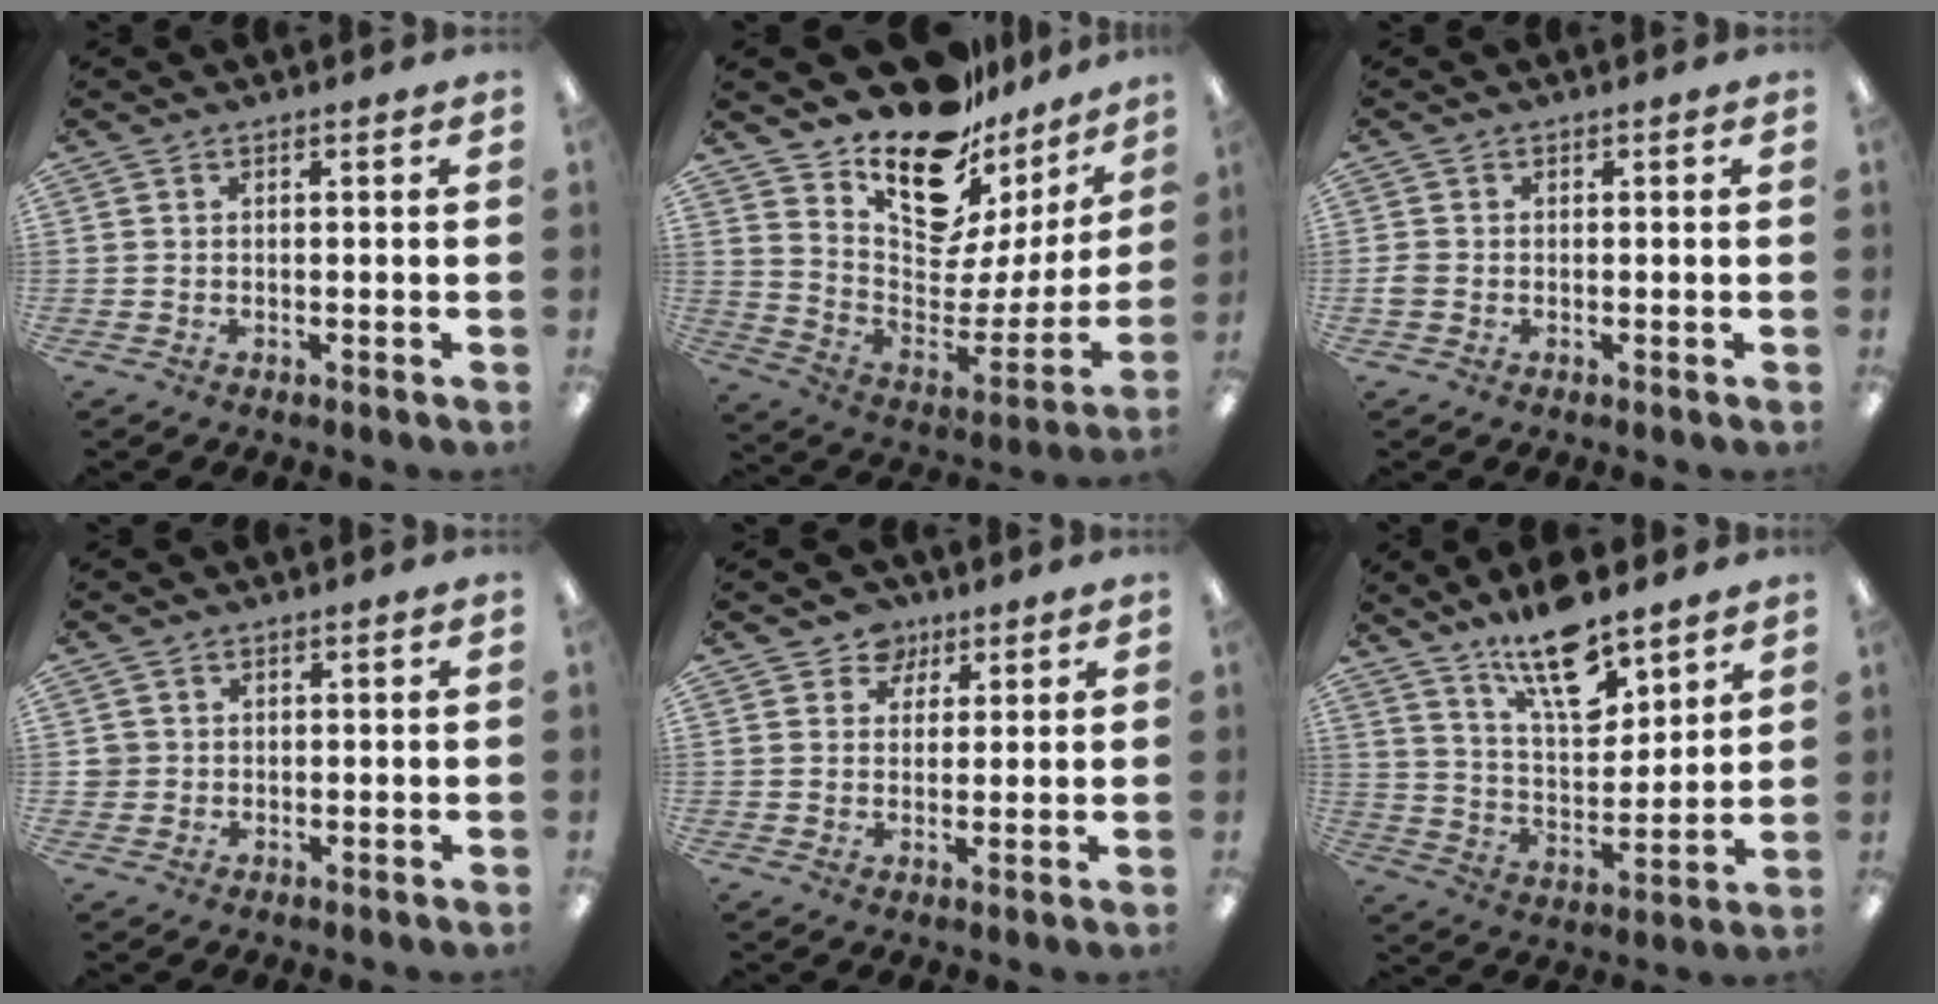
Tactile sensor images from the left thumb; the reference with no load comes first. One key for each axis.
{"total": 17.4, "fx": 14.5, "fy": 6.9, "fz": 6.7, "tx": -0.116, "ty": -0.130, "tz": 0.254}
{"total": 1.6, "fx": -0.4, "fy": 1.4, "fz": 0.8, "tx": -0.012, "ty": 0.004, "tz": -0.008}
{"total": 2.2, "fx": 0.4, "fy": 2.1, "fz": 0.2, "tx": -0.008, "ty": 0.004, "tz": 0.005}
{"total": 5.3, "fx": 3.2, "fy": 4.1, "fz": 0.6, "tx": -0.007, "ty": -0.011, "tz": 0.057}
{"total": 16.6, "fx": 12.1, "fy": 6.2, "fz": 9.6, "tx": -0.159, "ty": -0.066, "tz": 0.207}